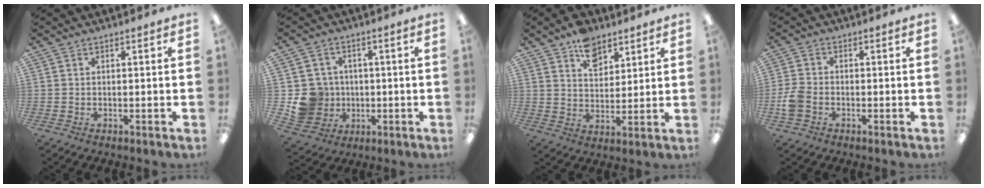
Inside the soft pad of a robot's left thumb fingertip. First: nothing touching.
{"total": 9.4, "force": [-1.0, 9.1, 2.0], "torque": [-0.060, 0.013, -0.004]}
{"total": 8.7, "force": [5.9, 5.3, 3.5], "torque": [-0.043, -0.028, 0.103]}
{"total": 5.1, "force": [-1.8, 3.6, 3.1], "torque": [-0.060, 0.011, -0.032]}